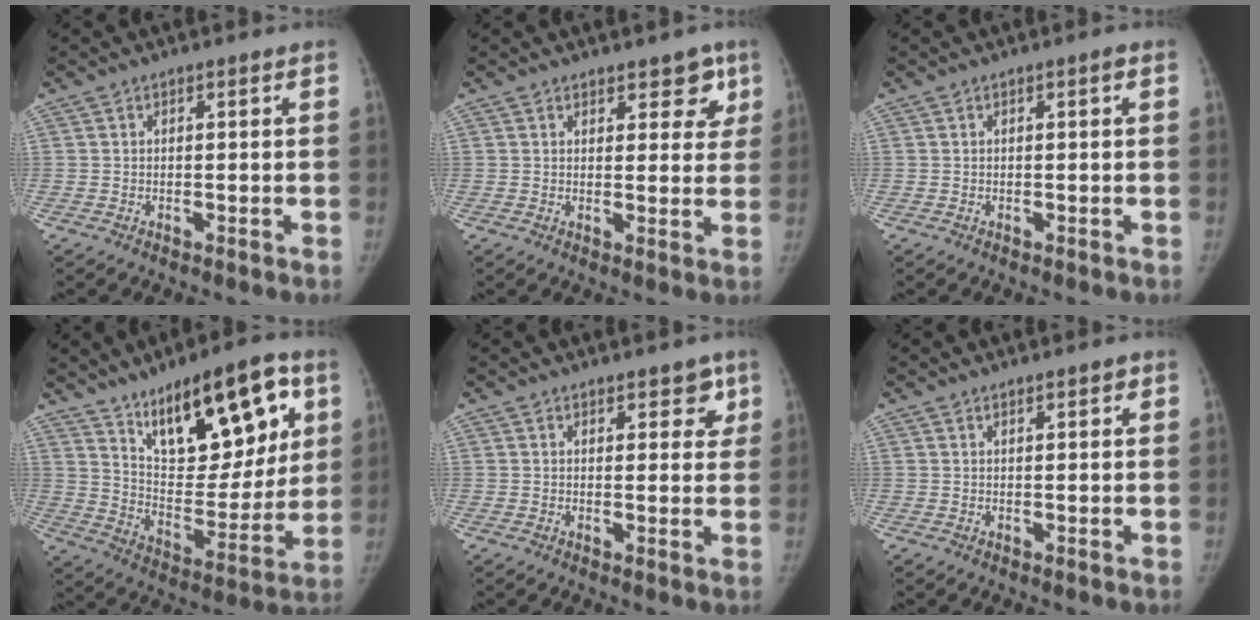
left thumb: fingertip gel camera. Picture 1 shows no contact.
{"total": 5.5, "force": [3.4, 3.1, 3.1], "torque": [0.004, -0.015, 0.040]}
{"total": 0.6, "force": [0.1, 0.1, 0.6], "torque": [-0.011, 0.000, 0.000]}
{"total": 23.0, "force": [11.6, 9.5, 17.5], "torque": [-0.218, -0.046, 0.196]}
{"total": 4.5, "force": [2.8, 2.4, 2.6], "torque": [0.004, -0.012, 0.032]}
{"total": 1.6, "force": [1.1, 0.5, 1.0], "torque": [-0.010, -0.004, 0.015]}